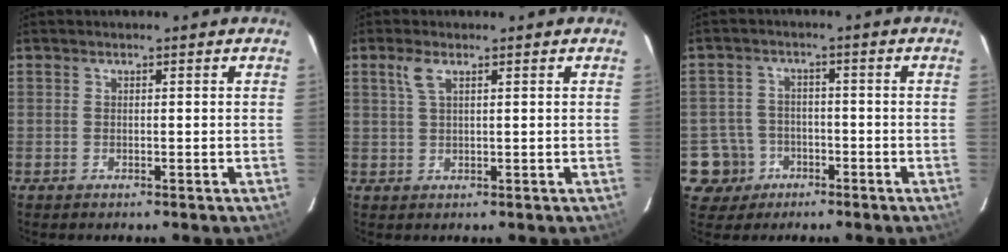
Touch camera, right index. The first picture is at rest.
{"total": 2.8, "force": [1.5, 0.8, 2.2], "torque": [-0.049, 0.005, 0.031]}
{"total": 6.2, "force": [-2.7, 5.6, 0.4], "torque": [-0.025, 0.024, -0.041]}